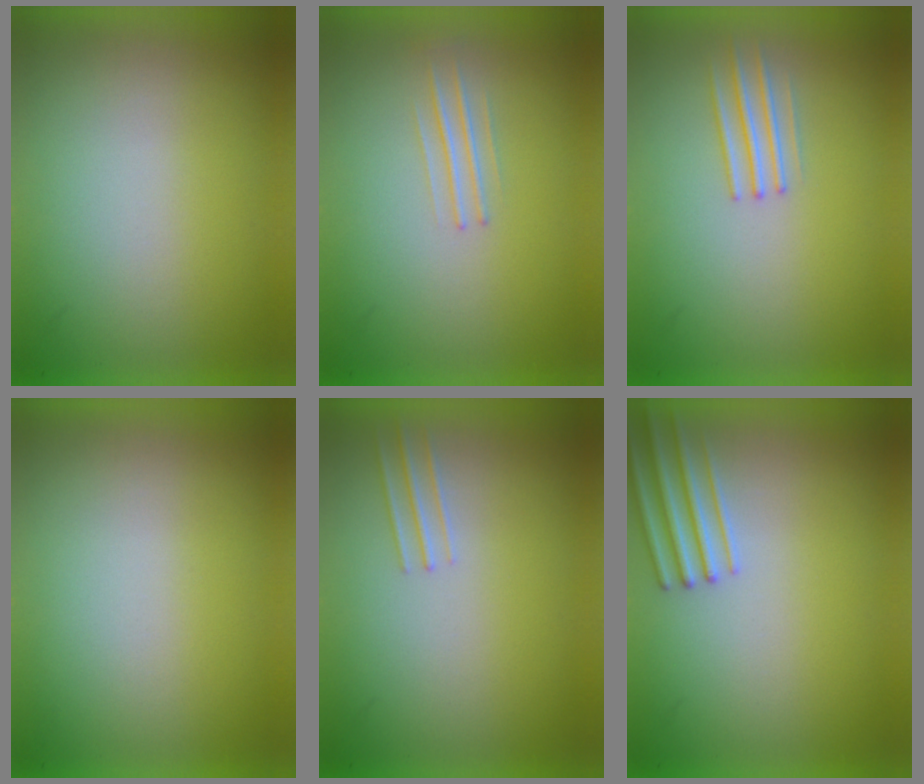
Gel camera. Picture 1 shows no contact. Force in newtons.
{"total": 1.2}
{"total": 1.7}
{"total": 0.0}
{"total": 1.0}
{"total": 2.7}